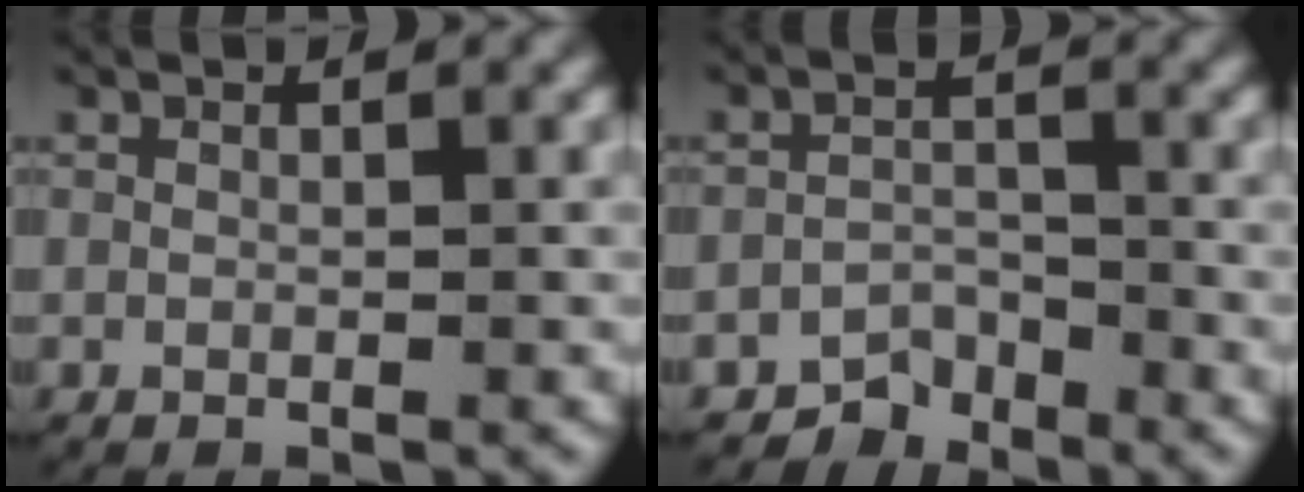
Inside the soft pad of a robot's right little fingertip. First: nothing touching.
{"total": 3.2, "force": [-2.8, 1.5, 0.3], "torque": [-0.006, -0.011, -0.052]}